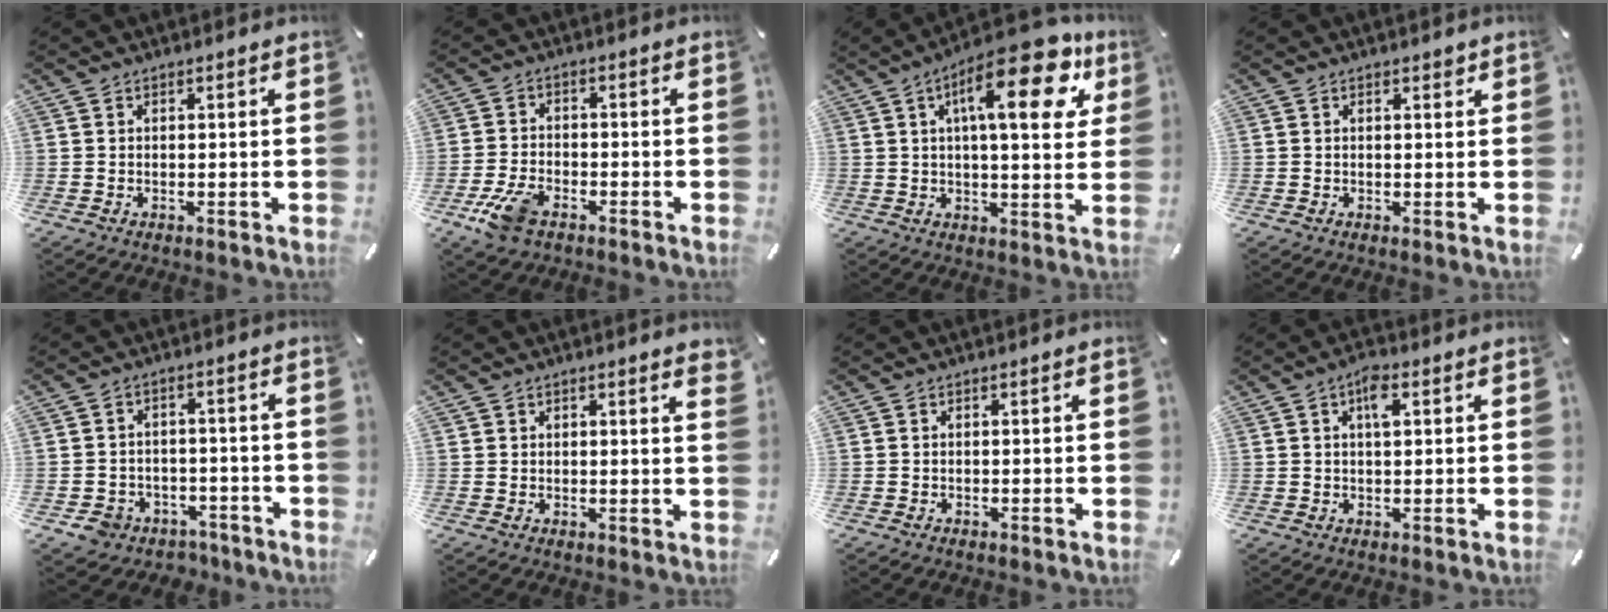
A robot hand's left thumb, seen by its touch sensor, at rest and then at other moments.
{"total": 7.4, "force": [-4.2, 4.0, 4.6], "torque": [-0.107, 0.011, -0.079]}
{"total": 19.4, "force": [8.9, 6.4, 16.1], "torque": [-0.243, -0.034, 0.134]}
{"total": 0.9, "force": [0.5, 0.6, 0.4], "torque": [0.000, -0.001, 0.007]}
{"total": 5.8, "force": [-3.2, 4.6, 1.5], "torque": [-0.035, 0.024, -0.059]}
{"total": 1.7, "force": [1.4, 0.4, 1.0], "torque": [-0.013, -0.002, 0.023]}
{"total": 0.0}
{"total": 4.5, "force": [1.7, 2.0, 3.7], "torque": [-0.064, 0.003, 0.023]}